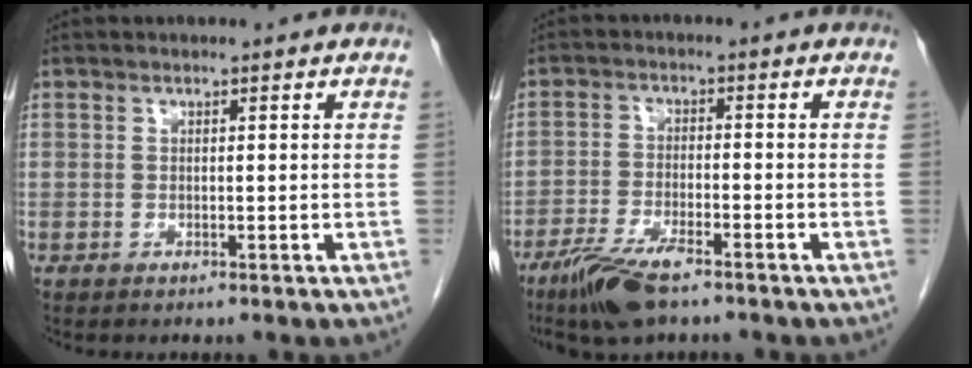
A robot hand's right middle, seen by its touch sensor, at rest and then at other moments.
{"total": 8.0, "force": [-5.6, 1.7, 5.4], "torque": [-0.107, -0.015, -0.101]}